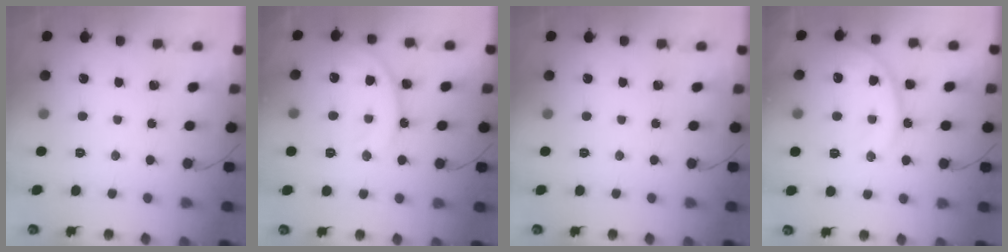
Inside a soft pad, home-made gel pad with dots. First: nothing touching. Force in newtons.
{"total": 13.8, "press": 13.7, "slide": 1.9}
{"total": 0.0}
{"total": 15.0, "press": 14.9, "slide": 1.3}